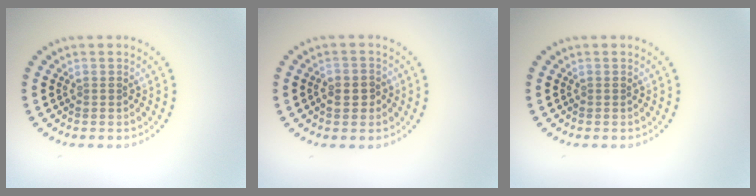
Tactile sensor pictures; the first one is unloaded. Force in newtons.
{"total": 2.2, "press": 2.1, "slide": 0.5}
{"total": 0.0}